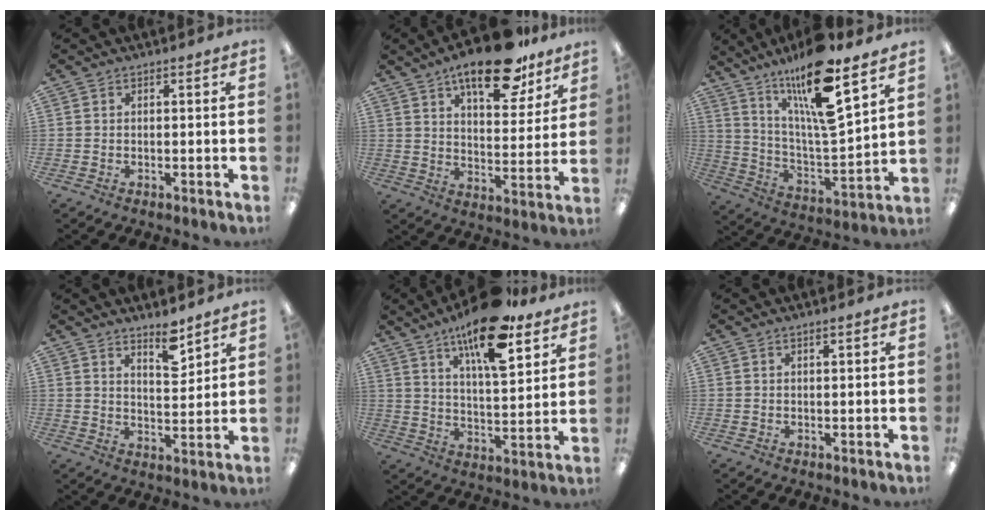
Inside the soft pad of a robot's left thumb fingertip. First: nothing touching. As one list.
[{"total": 17.2, "force": [12.4, 6.6, 9.9], "torque": [-0.136, -0.069, 0.205]}, {"total": 18.3, "force": [13.4, 3.1, 12.1], "torque": [-0.225, -0.081, 0.220]}, {"total": 6.8, "force": [5.7, 2.1, 3.1], "torque": [-0.027, -0.045, 0.094]}, {"total": 17.1, "force": [12.0, 5.7, 10.9], "torque": [-0.175, -0.064, 0.198]}, {"total": 0.9, "force": [0.7, 0.1, 0.5], "torque": [-0.011, 0.000, 0.013]}]